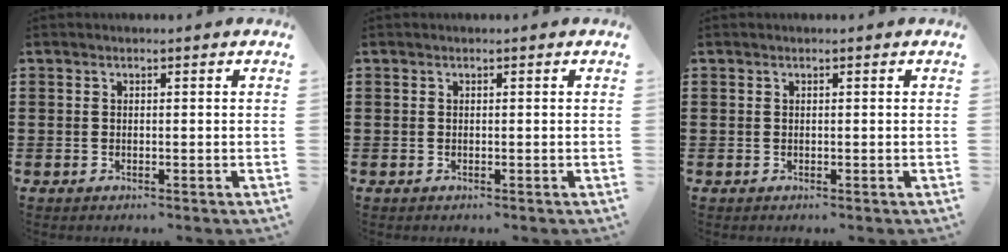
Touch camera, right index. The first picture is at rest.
{"total": 0.0}
{"total": 0.0}